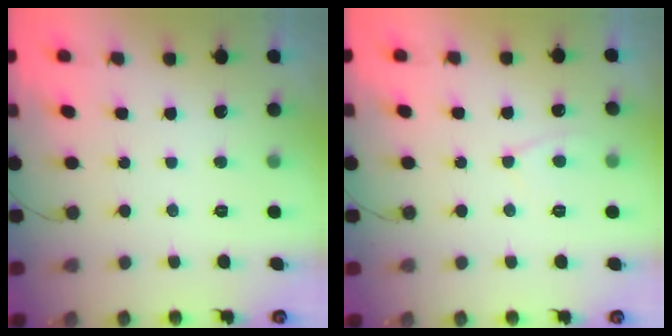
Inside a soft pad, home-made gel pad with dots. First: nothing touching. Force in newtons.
{"total": 3.8, "press": 3.8, "slide": 0.5}